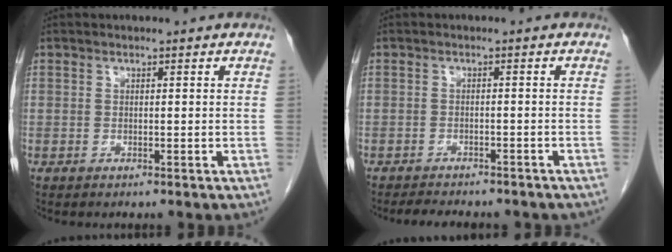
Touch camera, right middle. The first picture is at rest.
{"total": 8.9, "force": [-7.7, 2.6, 3.7], "torque": [-0.053, 0.002, -0.090]}